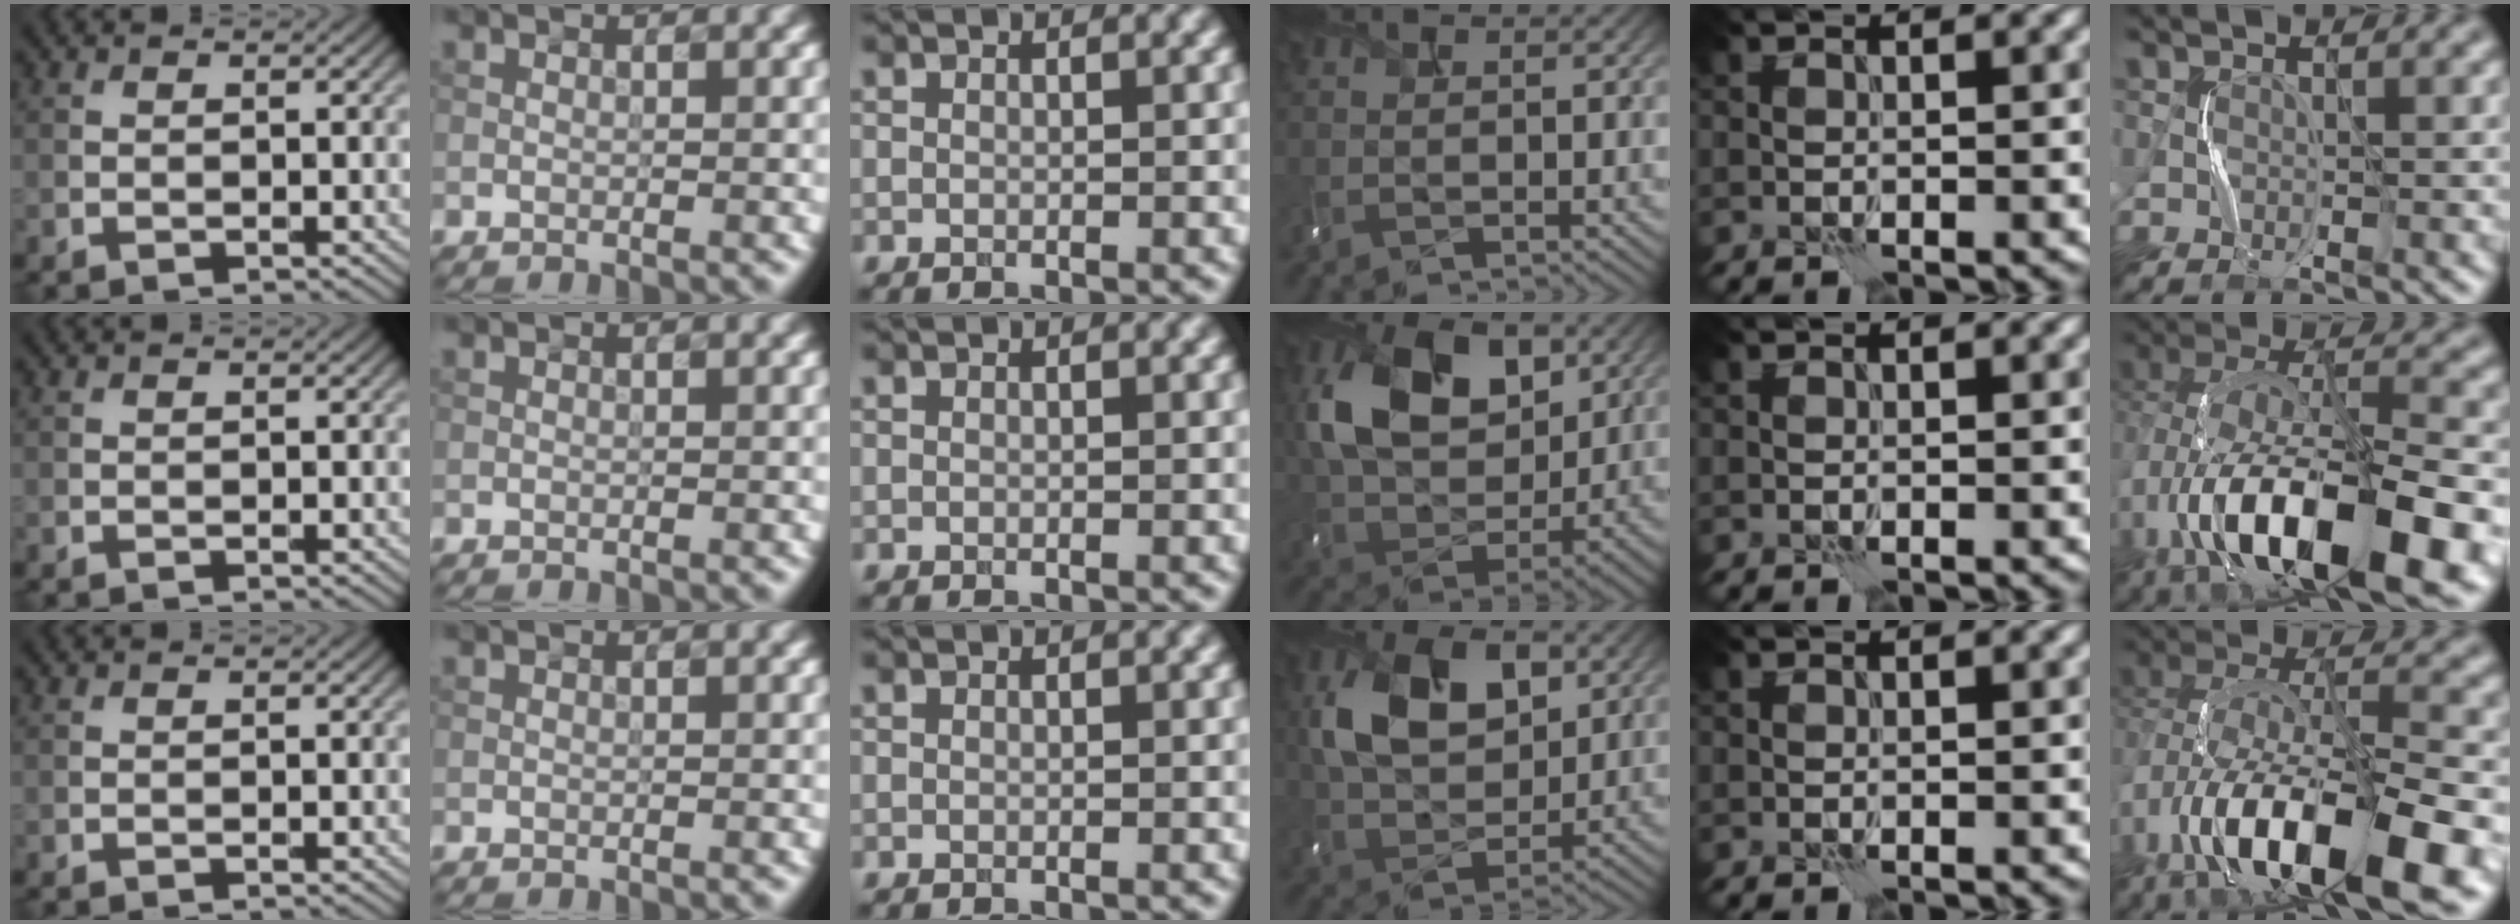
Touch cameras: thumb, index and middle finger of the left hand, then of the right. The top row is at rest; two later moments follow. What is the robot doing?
{"motion": "shake", "object": "handbell"}